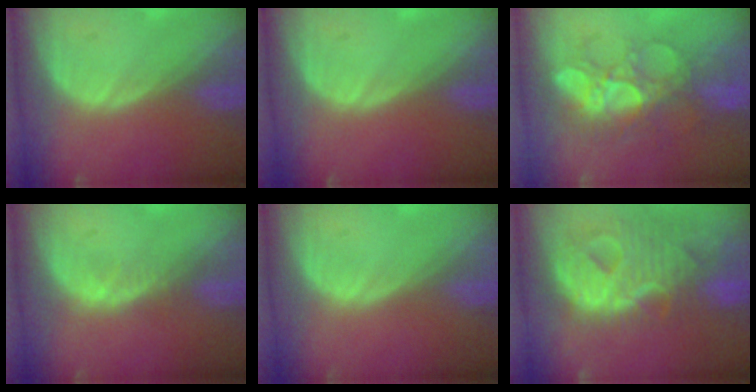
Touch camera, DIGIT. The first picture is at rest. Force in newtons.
{"total": 0.0}
{"total": 8.6, "press": 8.3, "slide": 2.2}
{"total": 1.5, "press": 1.5, "slide": 0.2}
{"total": 0.0}
{"total": 13.0, "press": 10.9, "slide": 7.0}